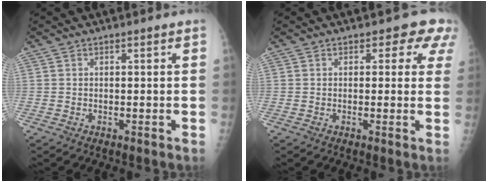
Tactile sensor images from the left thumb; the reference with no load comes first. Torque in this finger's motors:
{"motor_torque": [-0.11, 0.15, 0.09, 0.05, 0.05]}